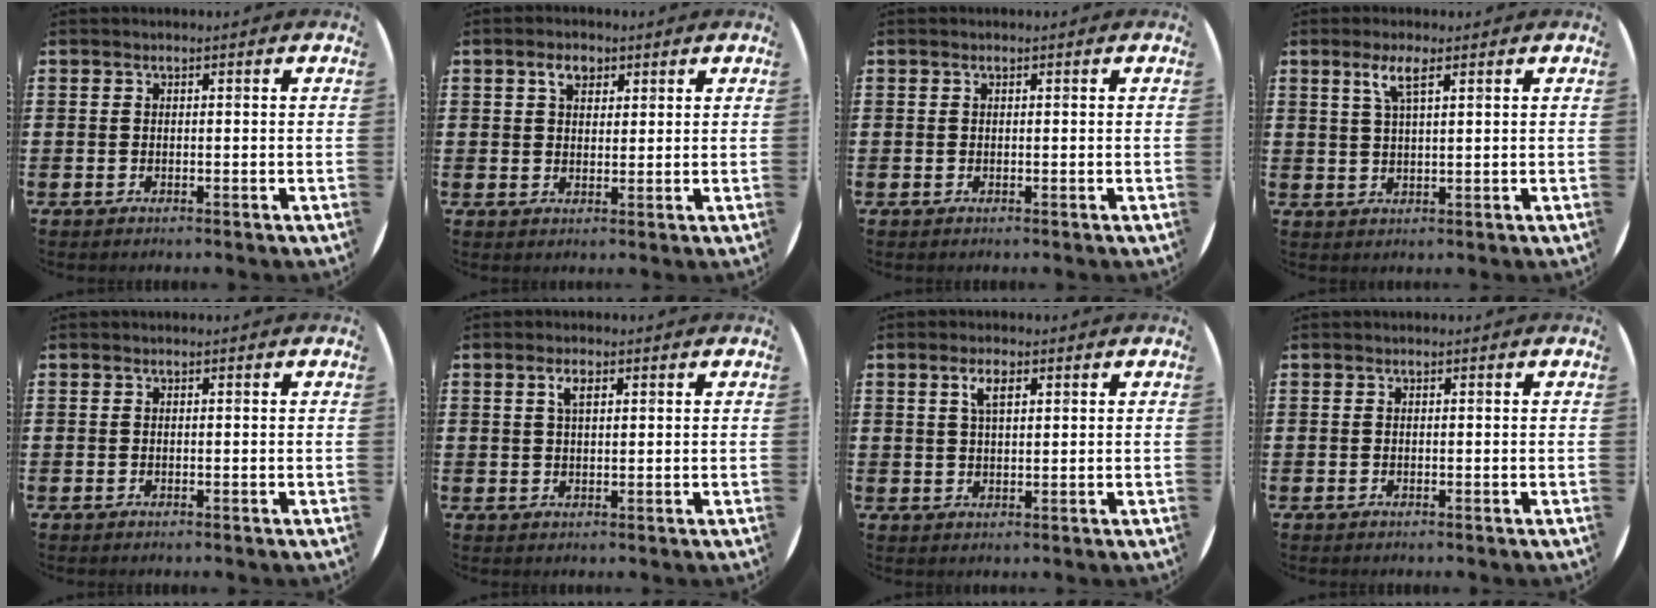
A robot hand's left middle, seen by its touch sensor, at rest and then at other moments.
{"total": 2.9, "force": [1.8, 1.7, 1.5], "torque": [-0.018, 0.000, 0.030]}
{"total": 0.0}
{"total": 3.7, "force": [2.2, 0.7, 2.9], "torque": [-0.063, 0.008, 0.037]}
{"total": 0.0}
{"total": 2.5, "force": [1.3, 1.0, 1.9], "torque": [-0.034, 0.004, 0.019]}
{"total": 3.2, "force": [1.7, 1.3, 2.4], "torque": [-0.045, 0.005, 0.026]}
{"total": 0.0}